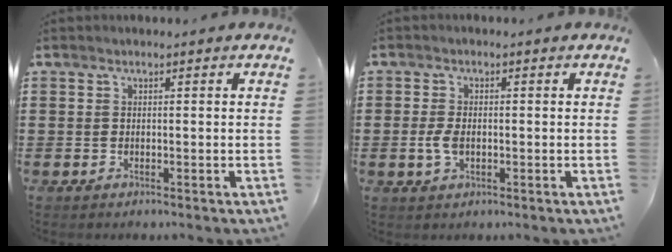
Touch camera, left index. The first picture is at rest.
{"total": 3.1, "force": [-0.4, 1.6, 2.6], "torque": [-0.072, -0.005, -0.014]}